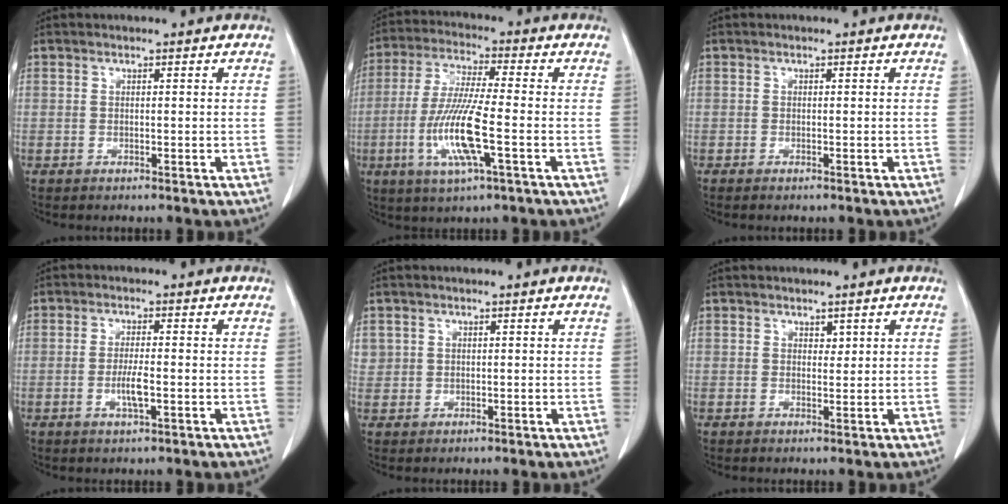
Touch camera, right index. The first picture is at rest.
{"total": 11.7, "force": [-3.2, 0.9, 11.2], "torque": [-0.232, -0.013, -0.065]}
{"total": 0.7, "force": [-0.6, 0.0, 0.4], "torque": [-0.010, -0.002, -0.007]}
{"total": 3.6, "force": [-0.9, 0.5, 3.4], "torque": [-0.069, -0.004, -0.016]}
{"total": 2.0, "force": [0.8, 1.8, 0.2], "torque": [0.011, 0.005, 0.012]}
{"total": 1.1, "force": [0.7, 0.6, 0.6], "torque": [-0.004, -0.004, 0.011]}